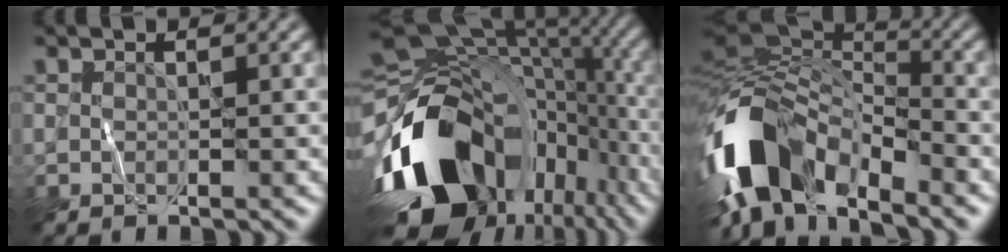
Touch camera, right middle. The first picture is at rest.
{"total": 17.3, "force": [-6.5, 10.9, 11.8], "torque": [-0.244, -0.034, -0.101]}
{"total": 12.2, "force": [-6.0, 6.2, 8.6], "torque": [-0.170, -0.007, -0.116]}